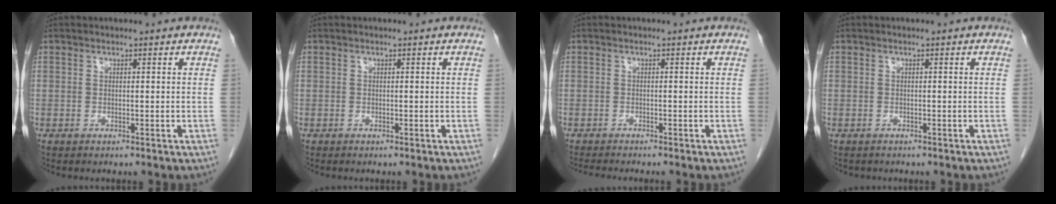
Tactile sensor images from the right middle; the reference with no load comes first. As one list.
[{"total": 0.0}, {"total": 3.7, "force": [-3.3, 0.2, 1.7], "torque": [-0.025, -0.009, -0.048]}, {"total": 0.8, "force": [-0.6, 0.4, 0.1], "torque": [-0.014, -0.001, -0.009]}]